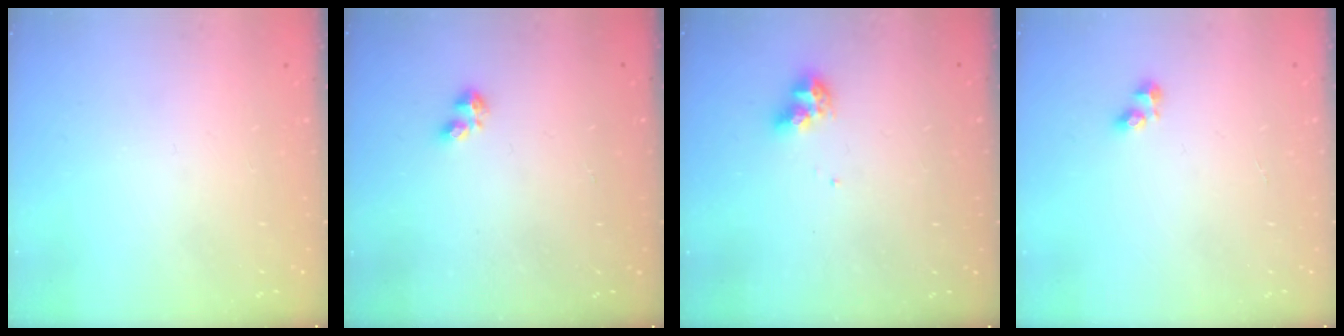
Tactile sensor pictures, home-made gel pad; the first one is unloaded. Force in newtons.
{"total": 2.2, "press": 2.2, "slide": 0.4}
{"total": 7.8, "press": 7.7, "slide": 0.6}
{"total": 2.5, "press": 2.5, "slide": 0.2}